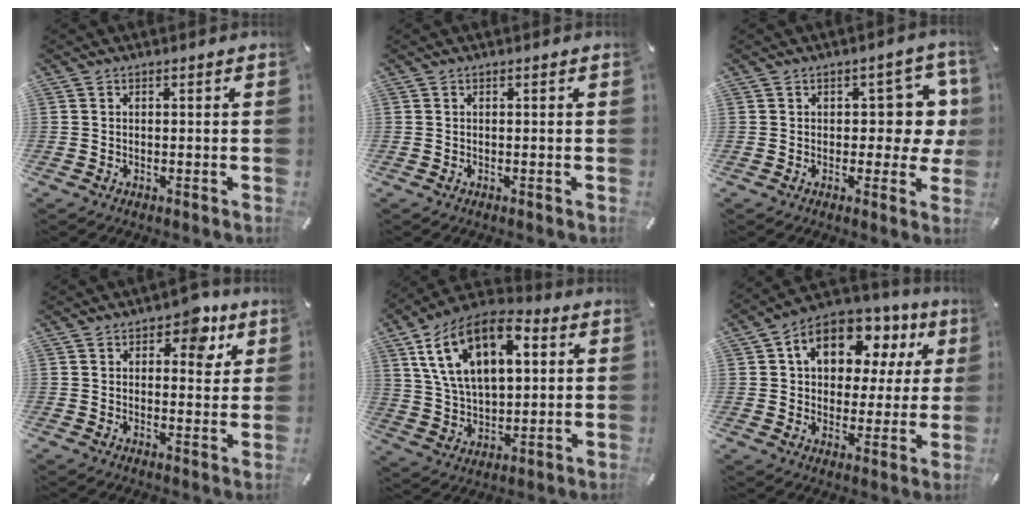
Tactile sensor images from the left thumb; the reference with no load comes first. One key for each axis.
{"total": 0.0}
{"total": 8.2, "fx": 1.7, "fy": 4.9, "fz": 6.3, "tx": -0.071, "ty": -0.001, "tz": 0.025}
{"total": 8.1, "fx": 4.3, "fy": 4.8, "fz": 4.9, "tx": -0.045, "ty": -0.018, "tz": 0.065}
{"total": 18.3, "fx": 7.7, "fy": 10.9, "fz": 12.5, "tx": -0.250, "ty": -0.017, "tz": 0.130}
{"total": 13.2, "fx": 6.2, "fy": 9.2, "fz": 7.1, "tx": -0.126, "ty": -0.023, "tz": 0.112}